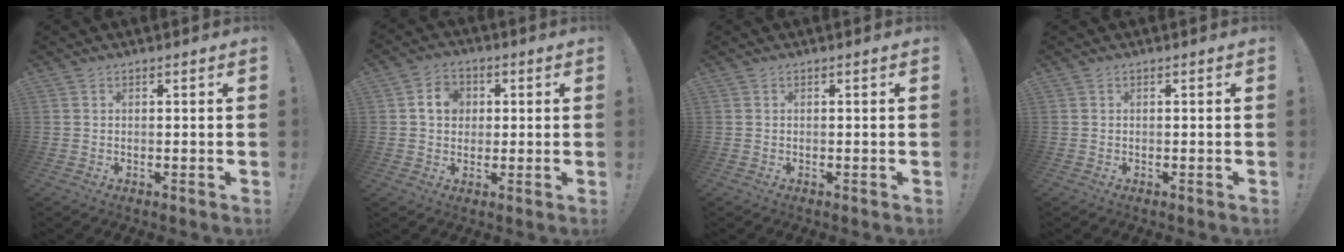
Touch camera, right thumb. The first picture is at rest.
{"total": 7.1, "force": [1.6, 5.9, 3.5], "torque": [-0.062, 0.012, 0.030]}
{"total": 0.0}
{"total": 0.0}